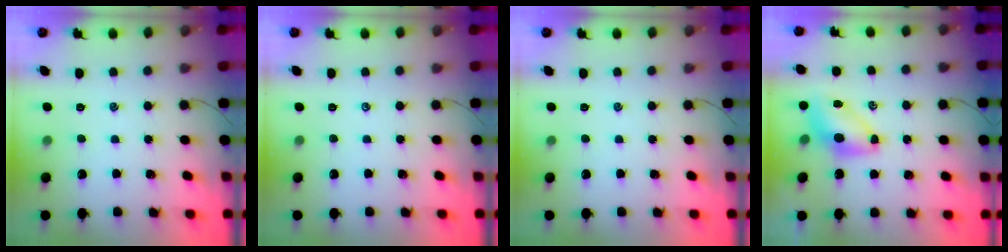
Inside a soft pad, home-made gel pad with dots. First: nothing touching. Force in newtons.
{"total": 0.0}
{"total": 0.0}
{"total": 7.3, "press": 7.3, "slide": 0.9}